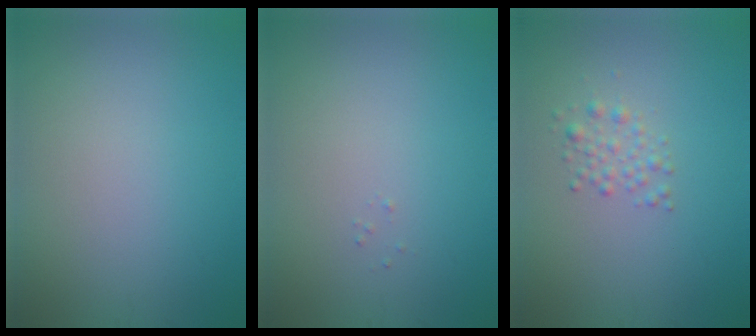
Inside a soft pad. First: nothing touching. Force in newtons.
{"total": 0.0}
{"total": 1.5, "press": 1.5, "slide": 0.0}